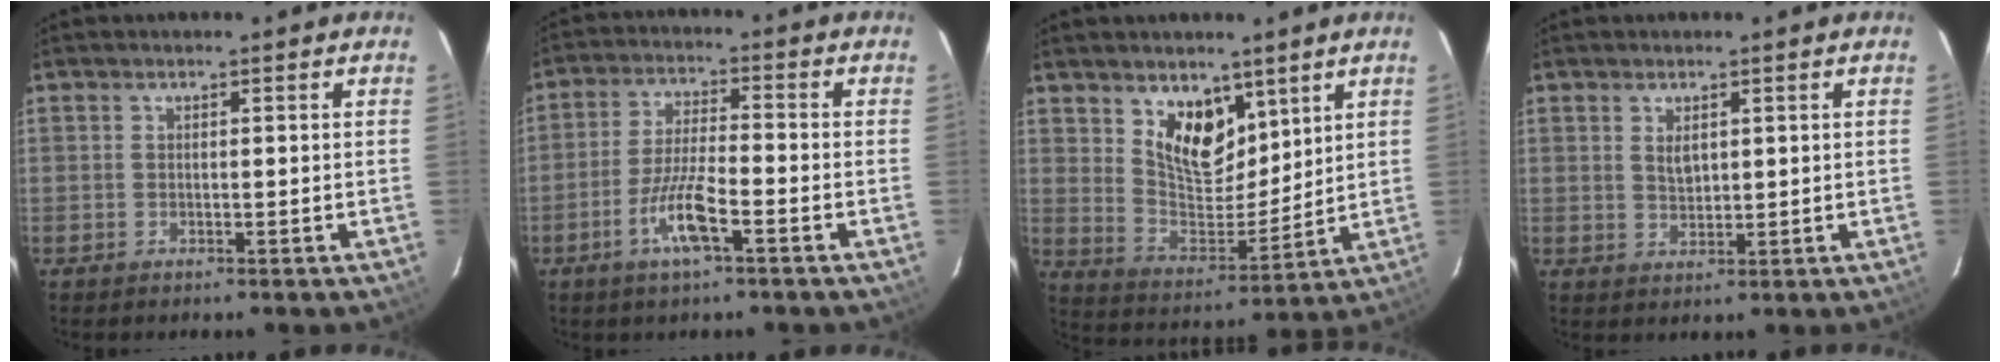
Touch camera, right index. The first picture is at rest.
{"total": 8.1, "force": [-4.2, 1.1, 6.9], "torque": [-0.141, -0.004, -0.083]}
{"total": 10.9, "force": [6.6, 6.1, 6.1], "torque": [-0.099, -0.012, 0.130]}
{"total": 2.6, "force": [1.0, 1.5, 1.8], "torque": [-0.030, 0.000, 0.020]}